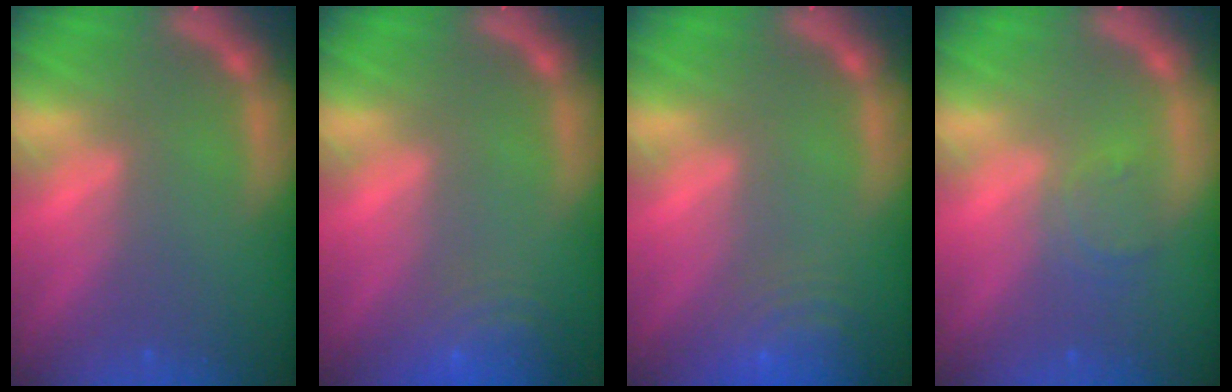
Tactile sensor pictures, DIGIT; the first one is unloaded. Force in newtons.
{"total": 6.5}
{"total": 7.5}
{"total": 2.4}